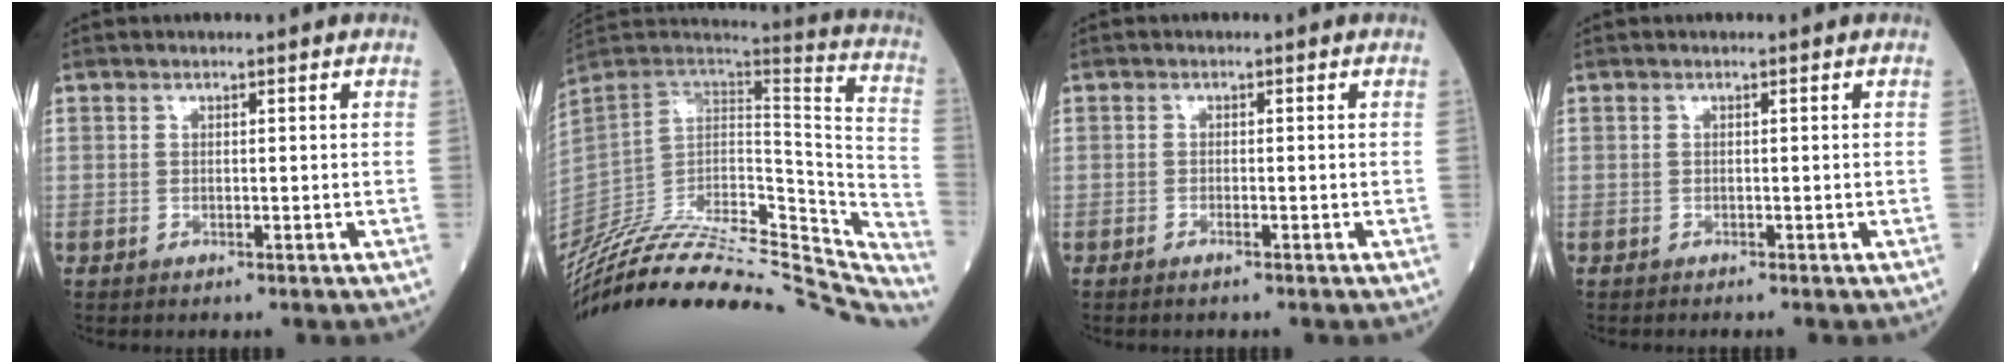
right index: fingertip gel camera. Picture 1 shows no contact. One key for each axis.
{"total": 40.9, "fx": -36.0, "fy": 10.5, "fz": 16.1, "tx": -0.240, "ty": -0.042, "tz": -0.493}
{"total": 1.0, "fx": -0.7, "fy": 0.1, "fz": 0.7, "tx": -0.018, "ty": -0.001, "tz": -0.013}
{"total": 0.9, "fx": -0.8, "fy": 0.0, "fz": 0.4, "tx": -0.005, "ty": -0.001, "tz": -0.012}